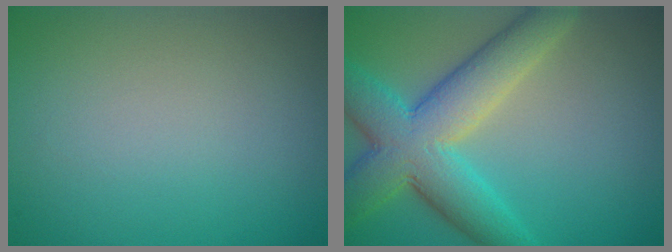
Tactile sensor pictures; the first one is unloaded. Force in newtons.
{"total": 8.4, "press": 8.4, "slide": 0.4}